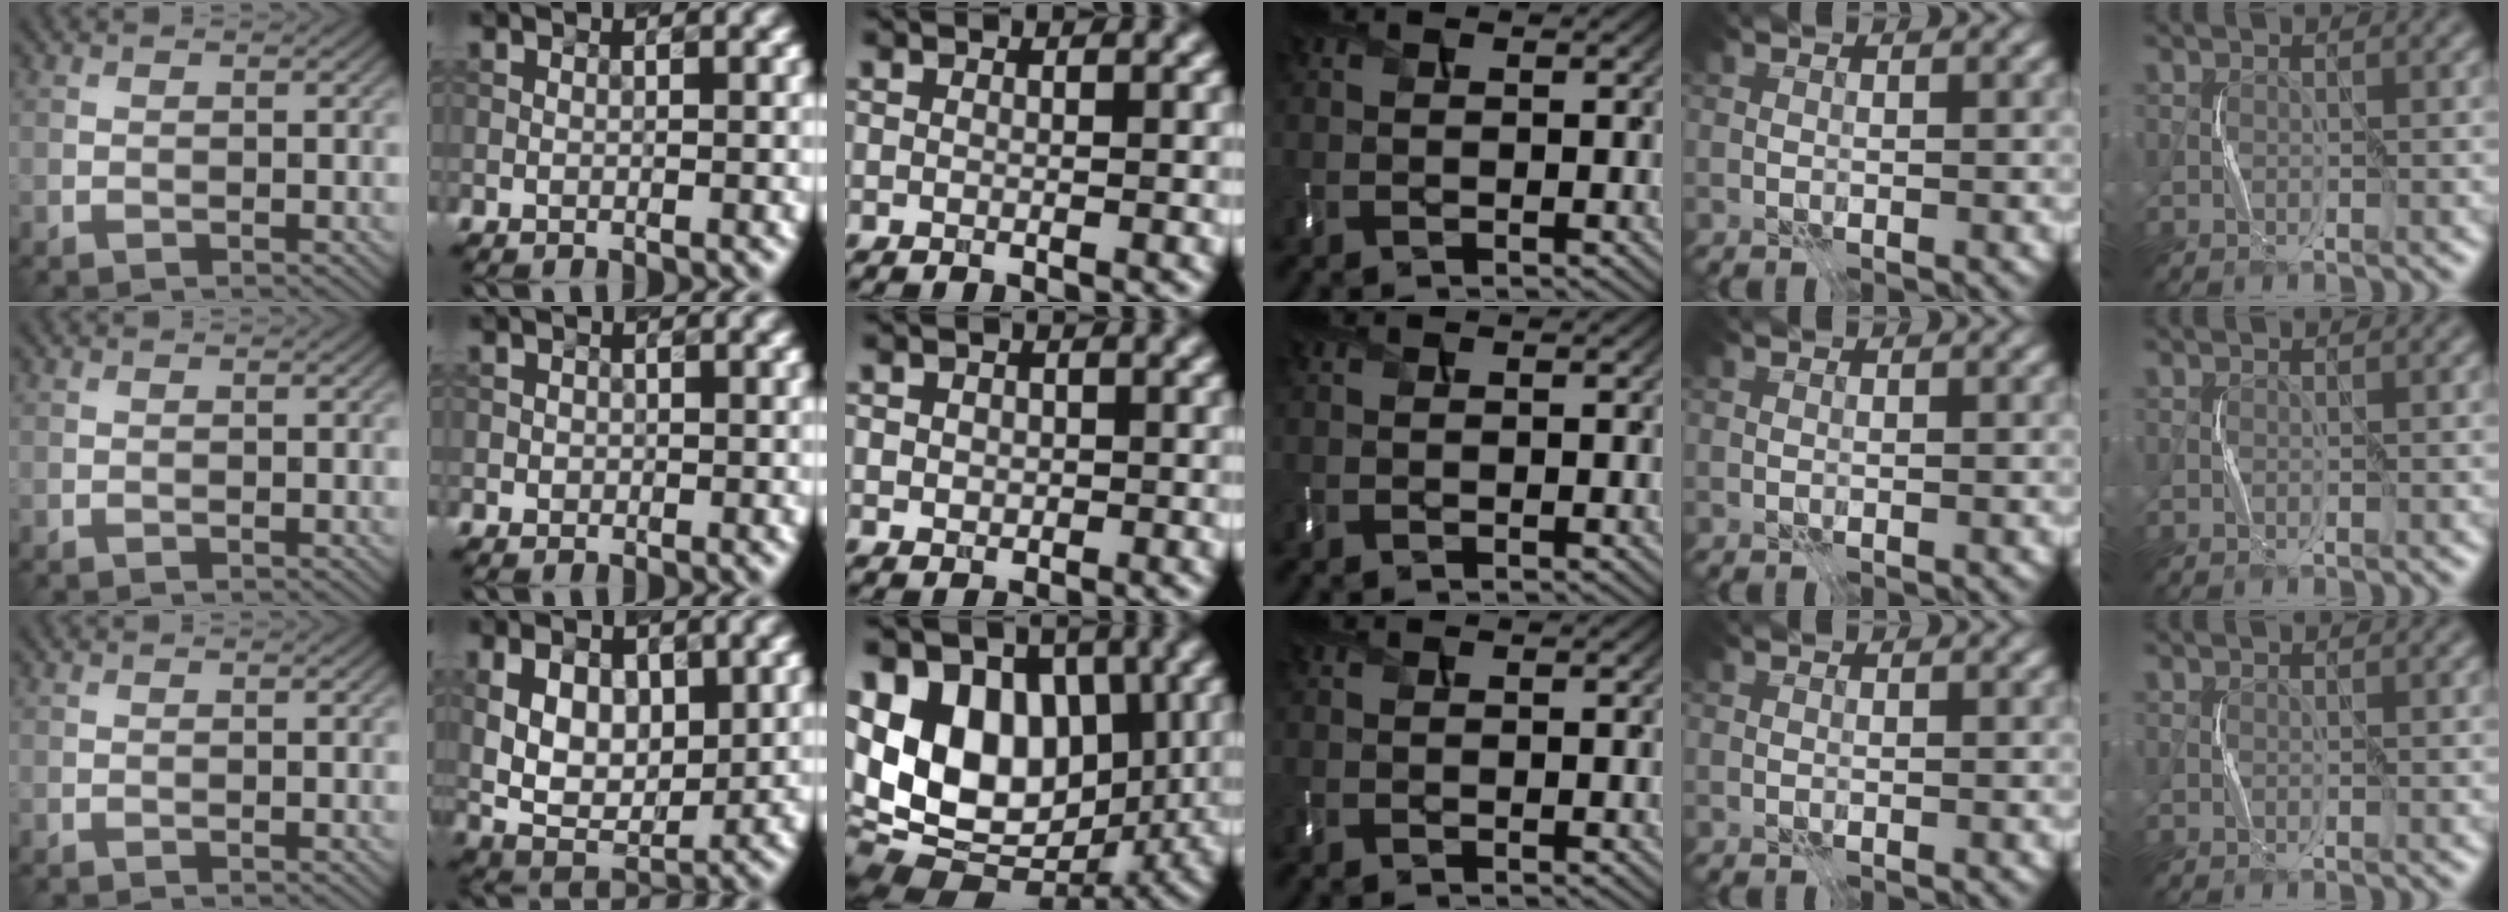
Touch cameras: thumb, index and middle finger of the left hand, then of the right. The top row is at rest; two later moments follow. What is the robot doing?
{"motion": "press", "object": "memory foam"}